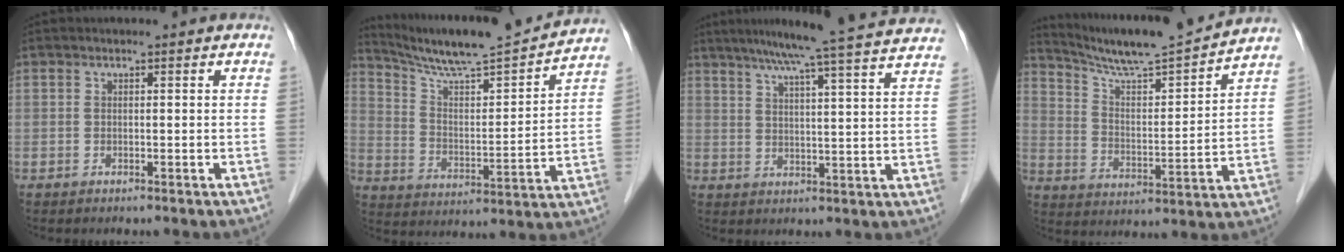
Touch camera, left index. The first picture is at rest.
{"total": 18.0, "force": [16.7, 0.1, 6.7], "torque": [-0.115, -0.013, 0.260]}
{"total": 19.7, "force": [17.4, -1.5, 9.1], "torque": [-0.153, -0.015, 0.219]}
{"total": 15.5, "force": [14.6, -0.7, 5.3], "torque": [-0.099, -0.008, 0.232]}